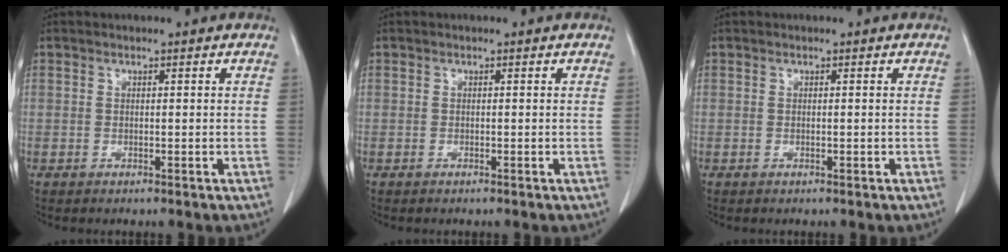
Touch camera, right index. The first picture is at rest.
{"total": 0.0}
{"total": 0.0}